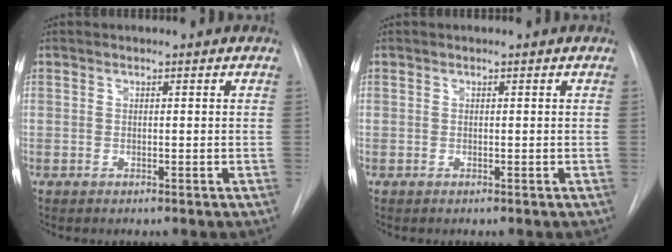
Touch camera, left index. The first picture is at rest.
{"total": 0.0}